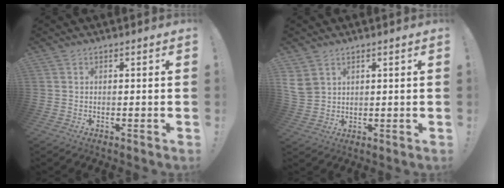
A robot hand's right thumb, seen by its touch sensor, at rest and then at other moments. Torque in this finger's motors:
{"motor_torque": [0.00, 0.00, 0.10, 0.07, 0.00]}